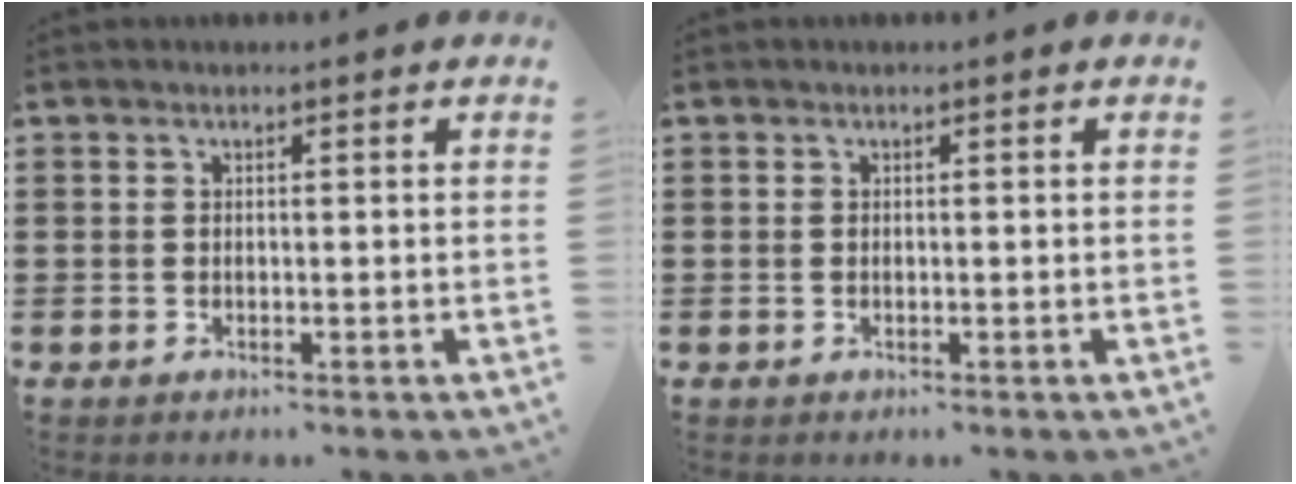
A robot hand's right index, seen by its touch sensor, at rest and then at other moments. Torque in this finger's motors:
{"motor_torque": [0.51, 1.63, 0.00, 0.00]}